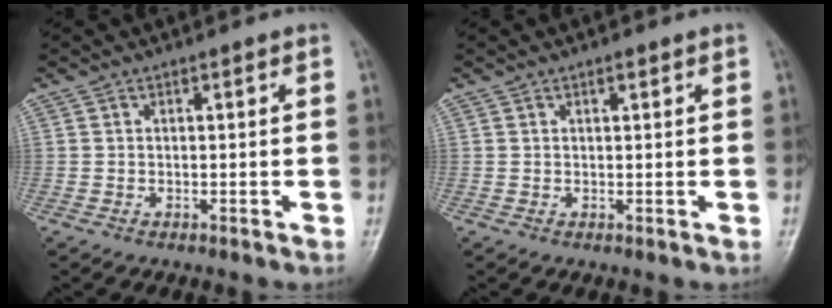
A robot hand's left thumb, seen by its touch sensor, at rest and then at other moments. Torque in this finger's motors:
{"motor_torque": [-0.23, -0.15, 0.00, -0.08, -0.03]}